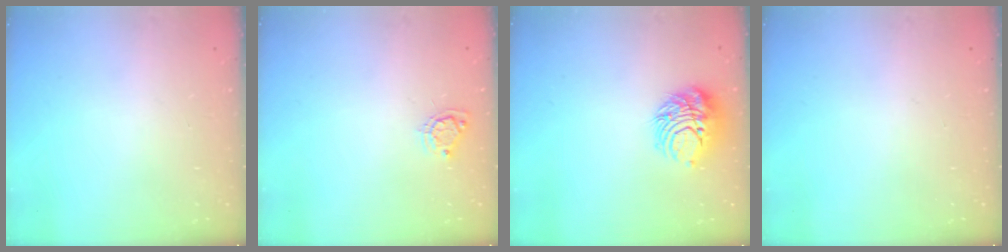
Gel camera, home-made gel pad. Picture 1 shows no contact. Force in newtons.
{"total": 5.4, "press": 5.4, "slide": 0.4}
{"total": 12.1, "press": 12.1, "slide": 0.7}
{"total": 0.0}